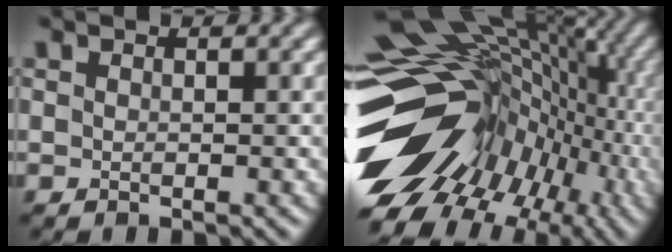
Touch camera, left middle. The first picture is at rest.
{"total": 18.0, "force": [-1.7, 12.6, 12.7], "torque": [-0.190, 0.021, -0.023]}